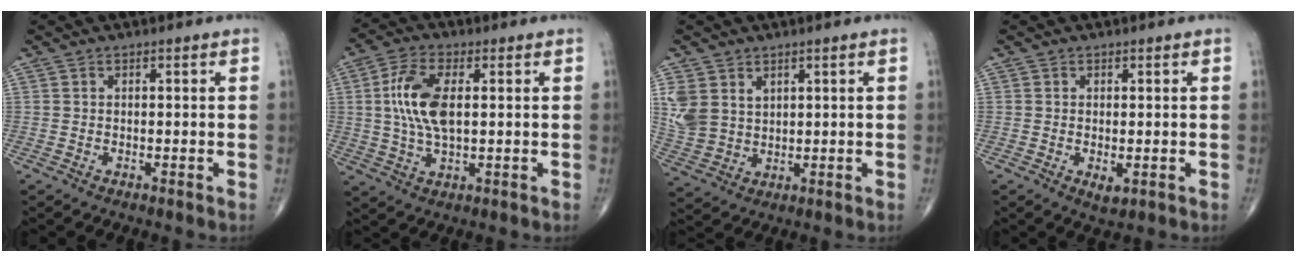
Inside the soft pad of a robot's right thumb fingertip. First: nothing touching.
{"total": 10.4, "force": [1.3, 4.9, 9.0], "torque": [-0.194, 0.003, 0.026]}
{"total": 7.4, "force": [2.9, 5.6, 3.8], "torque": [-0.072, -0.010, 0.073]}
{"total": 2.2, "force": [-0.5, 1.0, 1.9], "torque": [-0.027, -0.005, -0.004]}